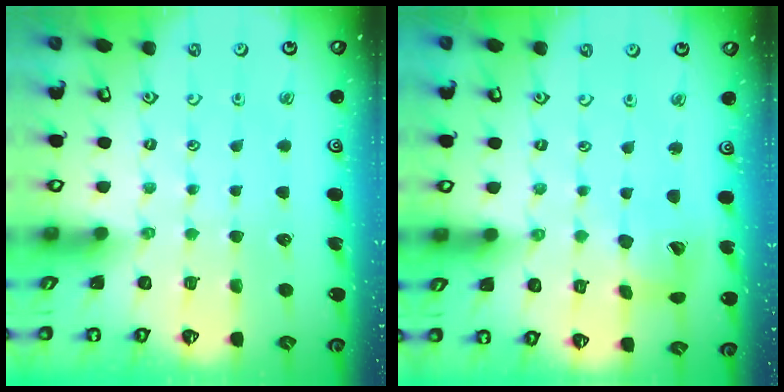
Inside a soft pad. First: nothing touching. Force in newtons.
{"total": 9.5, "press": 9.4, "slide": 1.3}